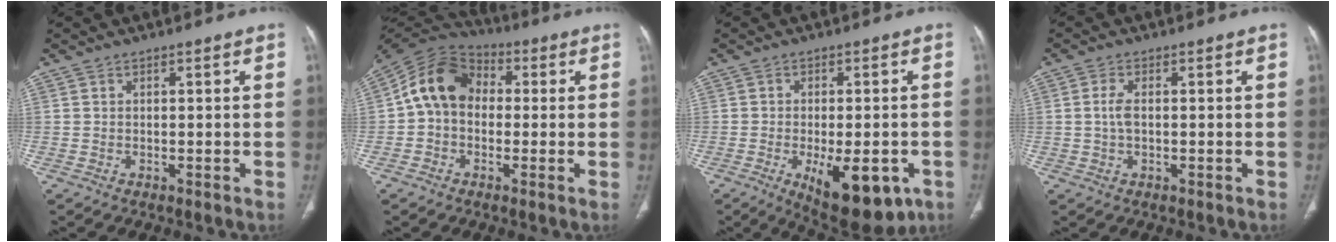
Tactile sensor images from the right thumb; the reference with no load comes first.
{"total": 11.7, "force": [0.4, 9.1, 7.3], "torque": [-0.118, 0.036, -0.010]}
{"total": 14.7, "force": [-5.8, 6.6, 11.9], "torque": [-0.146, 0.002, -0.065]}
{"total": 2.8, "force": [0.1, 1.4, 2.4], "torque": [-0.056, 0.005, 0.001]}